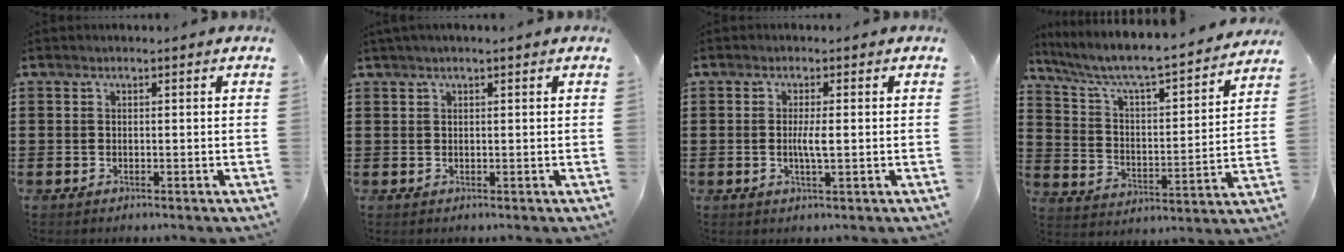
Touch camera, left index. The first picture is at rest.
{"total": 0.9, "force": [0.5, 0.0, 0.8], "torque": [-0.015, -0.001, 0.009]}
{"total": 2.8, "force": [-0.1, 0.4, 2.8], "torque": [-0.052, -0.003, -0.004]}
{"total": 5.7, "force": [5.0, 0.3, 2.8], "torque": [-0.078, -0.049, 0.075]}